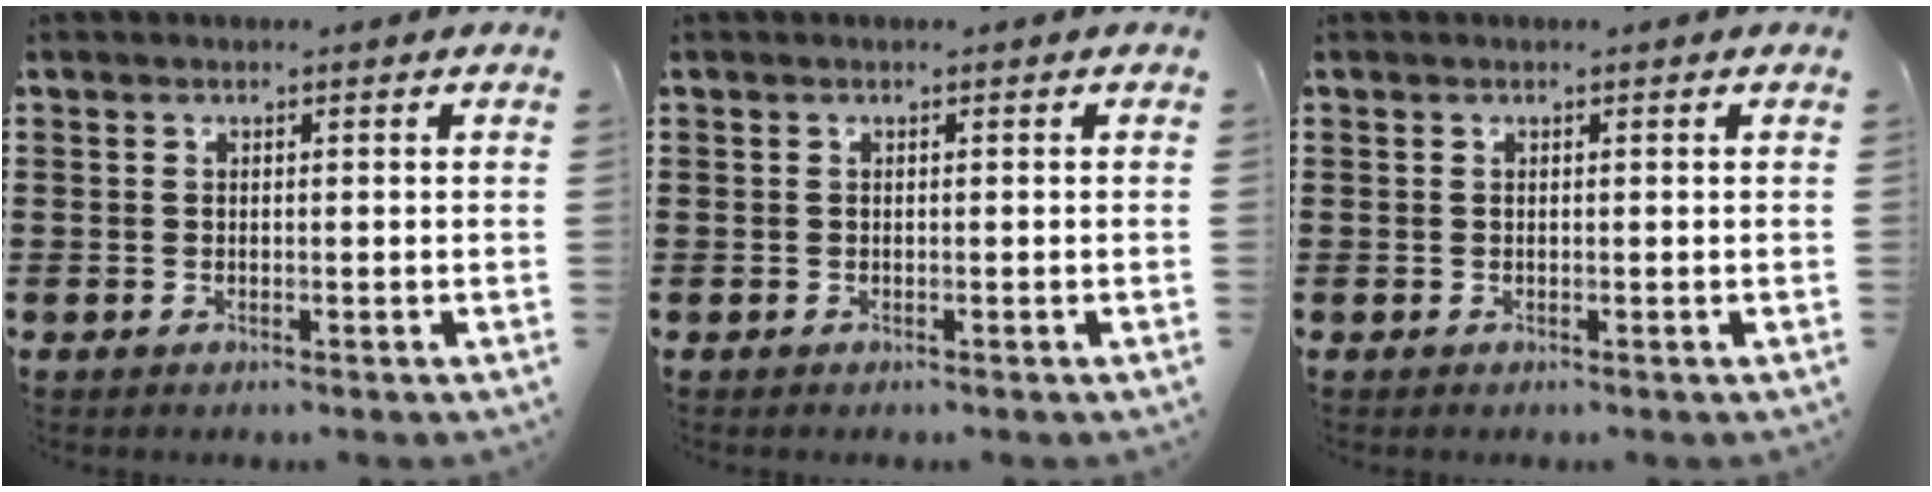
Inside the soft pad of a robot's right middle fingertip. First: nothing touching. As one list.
[{"total": 0.0}, {"total": 0.0}]